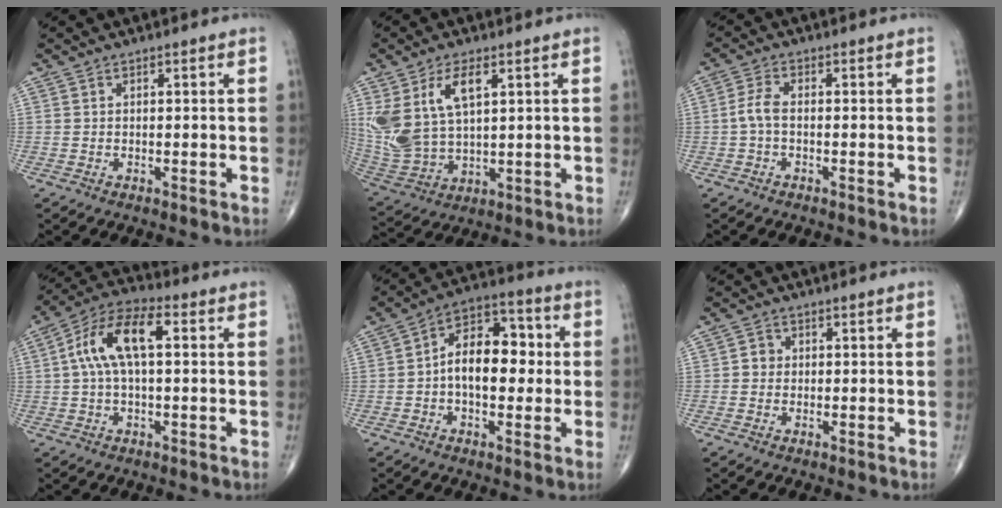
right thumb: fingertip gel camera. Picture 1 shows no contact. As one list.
[{"total": 14.1, "force": [5.3, 7.3, 10.9], "torque": [-0.224, -0.012, 0.121]}, {"total": 3.2, "force": [-0.6, 1.5, 2.8], "torque": [-0.062, 0.006, -0.019]}, {"total": 11.8, "force": [1.9, 5.4, 10.3], "torque": [-0.205, 0.040, 0.028]}, {"total": 13.0, "force": [0.0, 7.7, 10.4], "torque": [-0.134, 0.035, -0.009]}, {"total": 1.9, "force": [0.0, 1.8, 0.7], "torque": [0.002, 0.006, -0.005]}]